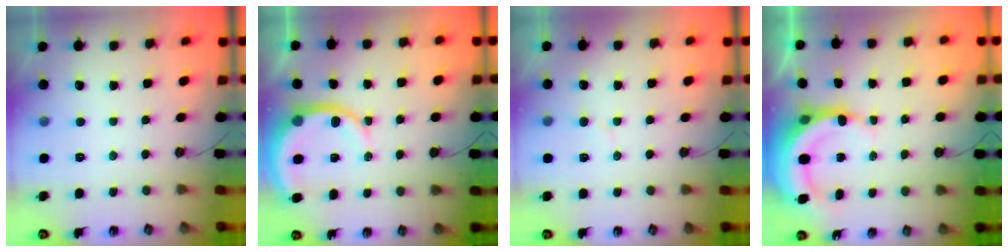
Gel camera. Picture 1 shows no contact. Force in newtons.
{"total": 8.2, "press": 8.2, "slide": 0.9}
{"total": 3.6, "press": 3.6, "slide": 0.3}
{"total": 8.0, "press": 7.8, "slide": 2.0}